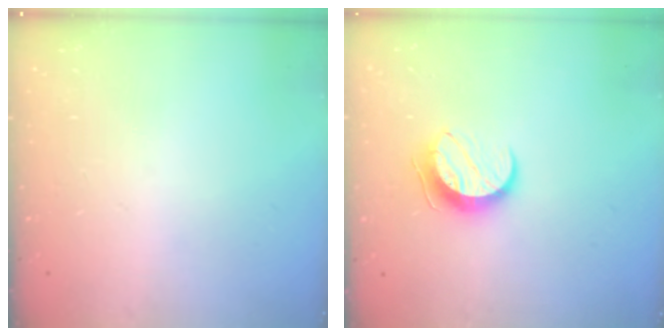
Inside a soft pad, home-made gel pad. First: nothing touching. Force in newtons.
{"total": 10.3, "press": 10.2, "slide": 0.5}